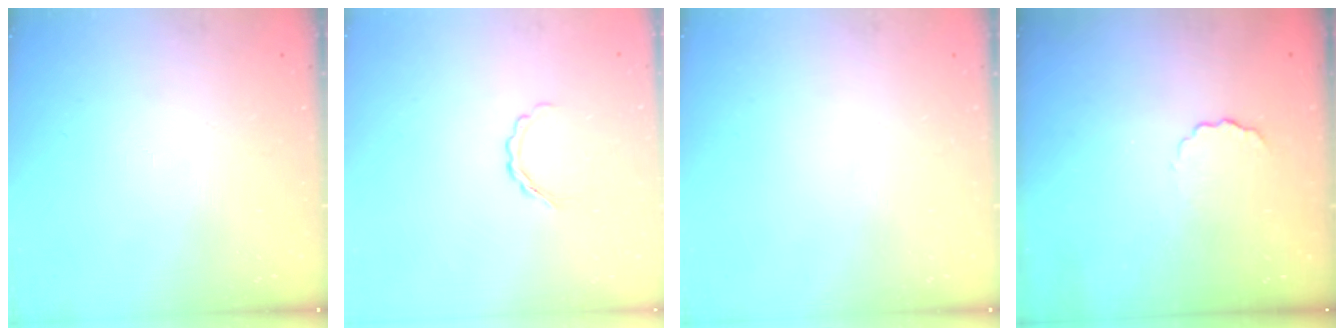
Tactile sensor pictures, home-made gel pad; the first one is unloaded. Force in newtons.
{"total": 3.1, "press": 3.0, "slide": 0.8}
{"total": 0.0}
{"total": 3.5, "press": 3.4, "slide": 0.8}